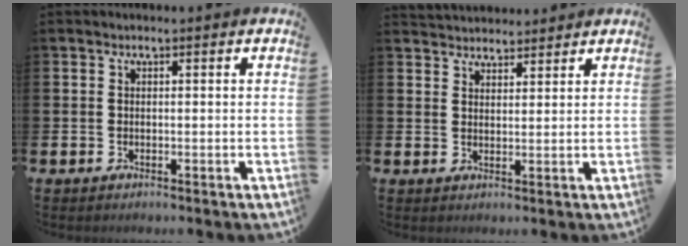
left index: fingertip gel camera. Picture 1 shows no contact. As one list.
[{"total": 3.2, "force": [3.1, 0.8, -0.3], "torque": [0.002, -0.013, 0.057]}]